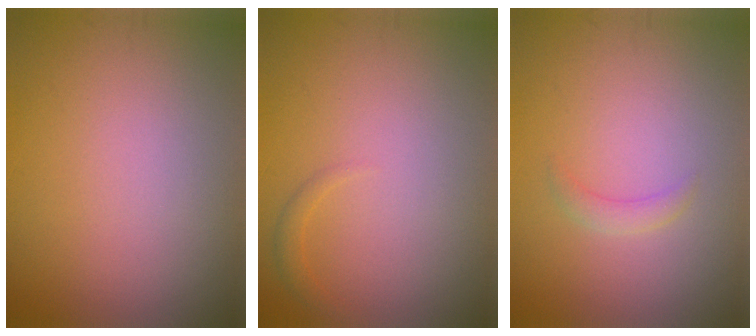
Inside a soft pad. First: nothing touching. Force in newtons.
{"total": 0.9, "press": 0.9, "slide": 0.1}
{"total": 1.2, "press": 1.2, "slide": 0.1}